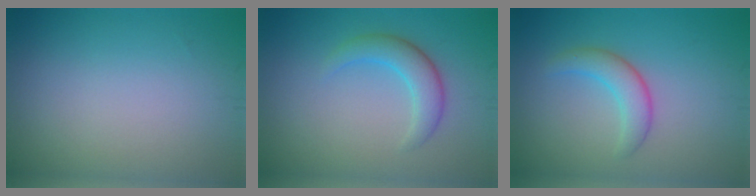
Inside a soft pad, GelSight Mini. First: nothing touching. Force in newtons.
{"total": 3.0, "press": 3.0, "slide": 0.1}
{"total": 2.7, "press": 2.7, "slide": 0.1}